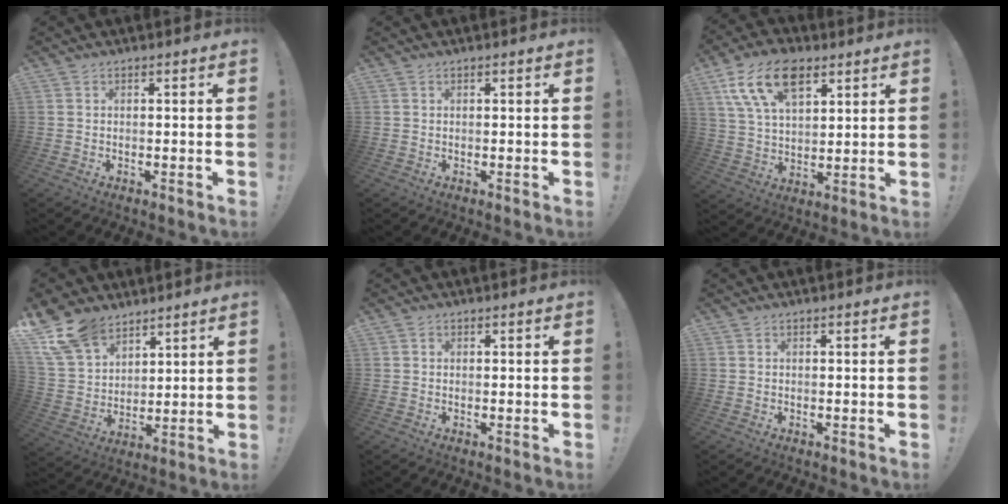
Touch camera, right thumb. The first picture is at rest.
{"total": 0.0}
{"total": 16.5, "force": [8.7, 9.1, 10.7], "torque": [-0.198, -0.027, 0.159]}
{"total": 16.3, "force": [11.3, 9.8, 6.5], "torque": [-0.128, -0.070, 0.220]}
{"total": 0.6, "force": [0.2, 0.5, 0.0], "torque": [0.006, 0.001, 0.003]}
{"total": 0.0}